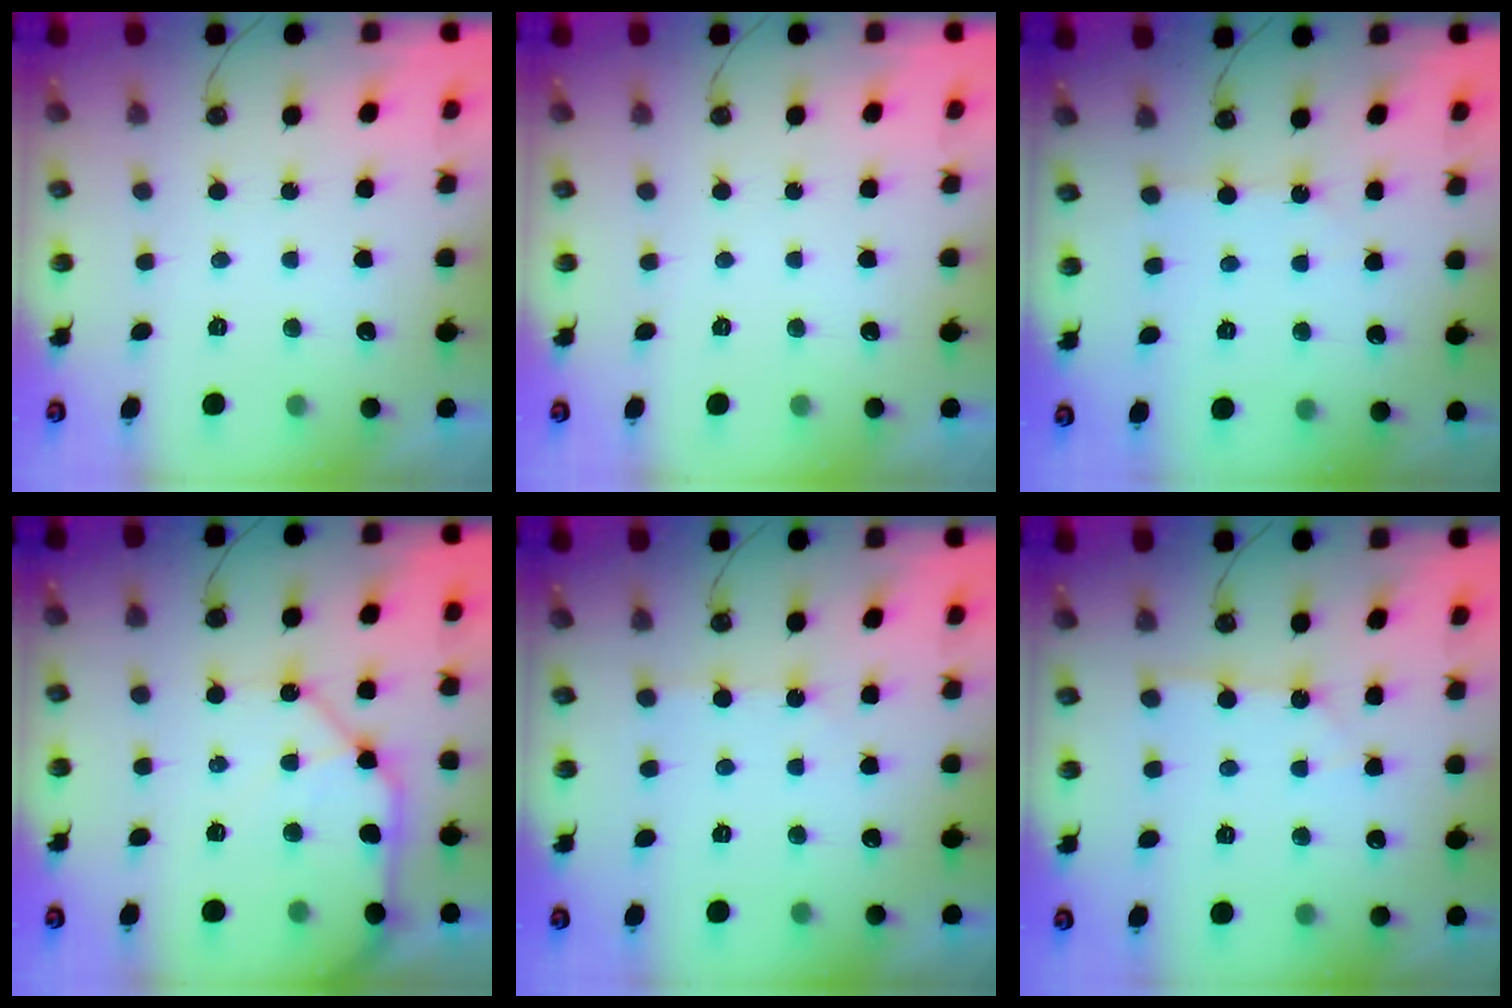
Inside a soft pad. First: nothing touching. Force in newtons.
{"total": 0.0}
{"total": 2.7, "press": 2.7, "slide": 0.5}
{"total": 13.8, "press": 13.7, "slide": 1.8}
{"total": 3.5, "press": 3.4, "slide": 0.5}
{"total": 2.0, "press": 2.0, "slide": 0.1}